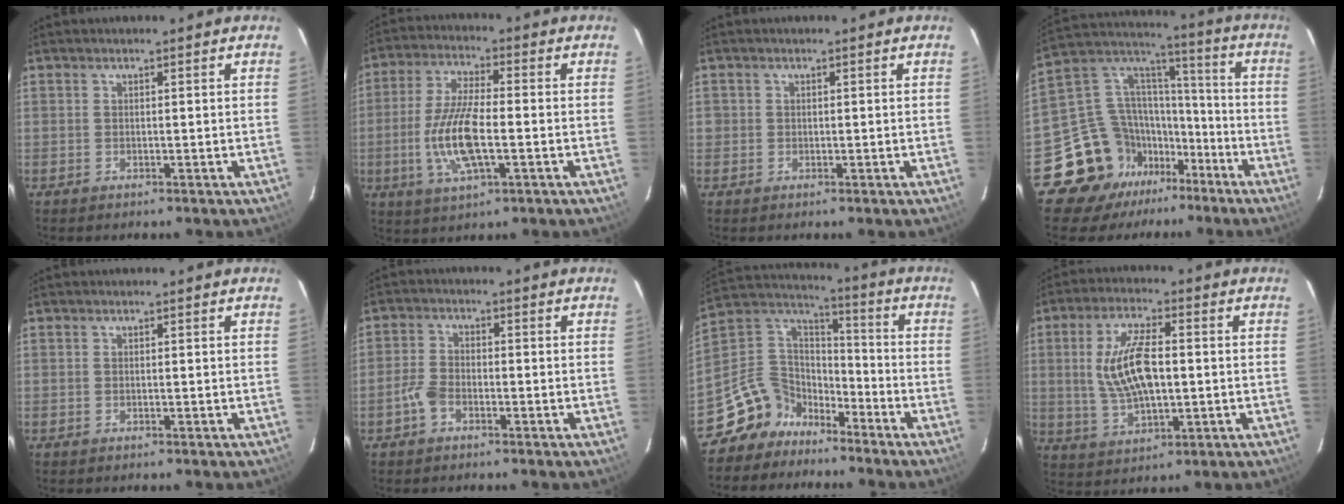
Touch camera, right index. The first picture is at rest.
{"total": 11.8, "force": [-2.6, 3.6, 11.0], "torque": [-0.229, -0.004, -0.052]}
{"total": 1.1, "force": [-0.2, 1.0, 0.1], "torque": [-0.002, -0.001, -0.005]}
{"total": 16.1, "force": [-11.0, 11.4, 3.3], "torque": [-0.088, 0.070, -0.183]}
{"total": 0.0}
{"total": 3.8, "force": [-2.2, 2.2, 2.2], "torque": [-0.058, 0.009, -0.043]}
{"total": 11.2, "force": [-8.6, 7.0, 1.8], "torque": [-0.067, 0.055, -0.161]}
{"total": 11.8, "force": [0.4, 5.0, 10.6], "torque": [-0.213, 0.003, 0.016]}